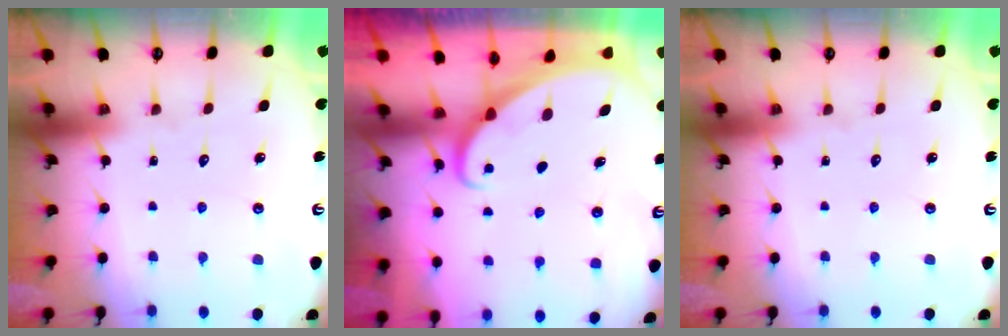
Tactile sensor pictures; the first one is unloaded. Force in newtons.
{"total": 2.0, "press": 2.0, "slide": 0.3}
{"total": 0.0}